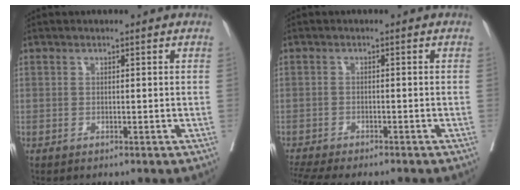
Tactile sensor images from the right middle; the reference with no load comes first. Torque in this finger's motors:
{"motor_torque": [1.01, -1.12, 0.14, 0.11]}